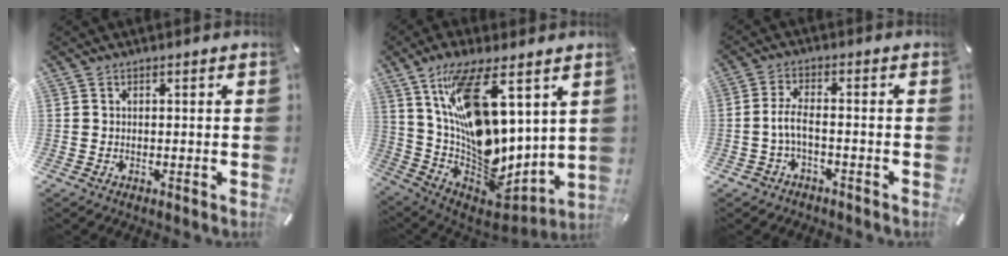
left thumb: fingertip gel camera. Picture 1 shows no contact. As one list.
[{"total": 17.3, "force": [6.1, 7.8, 14.2], "torque": [-0.248, -0.068, 0.106]}, {"total": 4.6, "force": [-1.7, 2.1, 3.7], "torque": [-0.086, 0.006, -0.037]}]